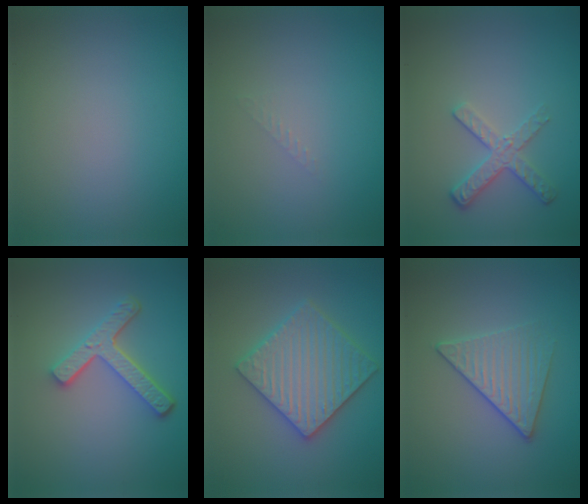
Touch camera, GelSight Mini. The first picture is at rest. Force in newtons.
{"total": 0.8, "press": 0.7, "slide": 0.2}
{"total": 2.6, "press": 2.2, "slide": 1.4}
{"total": 4.3, "press": 3.3, "slide": 2.8}
{"total": 5.9, "press": 5.8, "slide": 1.1}
{"total": 3.4, "press": 3.1, "slide": 1.3}